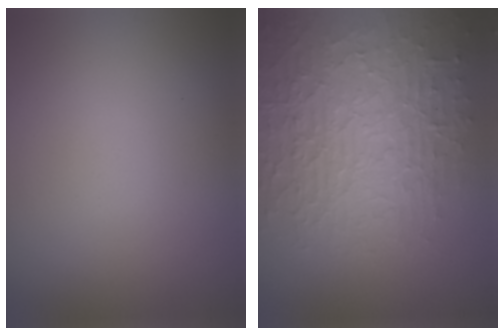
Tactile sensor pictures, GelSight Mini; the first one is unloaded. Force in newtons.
{"total": 8.4, "press": 6.0, "slide": 5.8}